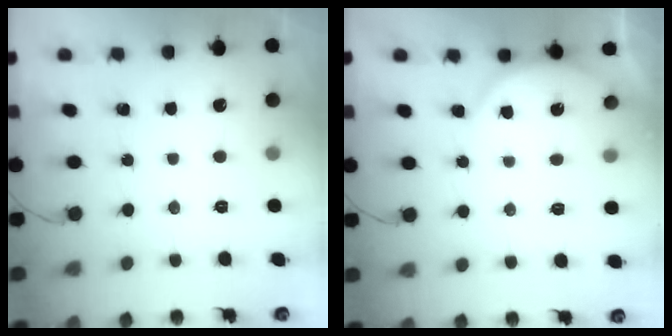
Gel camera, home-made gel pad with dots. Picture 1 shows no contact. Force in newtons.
{"total": 4.4, "press": 3.9, "slide": 2.0}